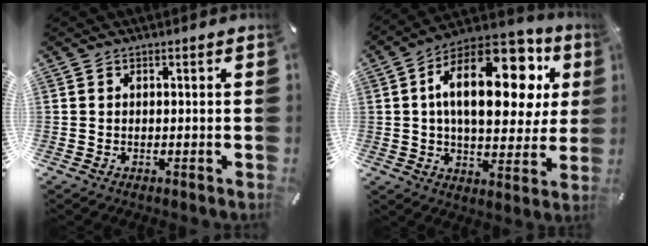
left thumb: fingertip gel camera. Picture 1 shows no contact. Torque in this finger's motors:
{"motor_torque": [2.56, 2.45, 1.63, -1.14, 0.77]}